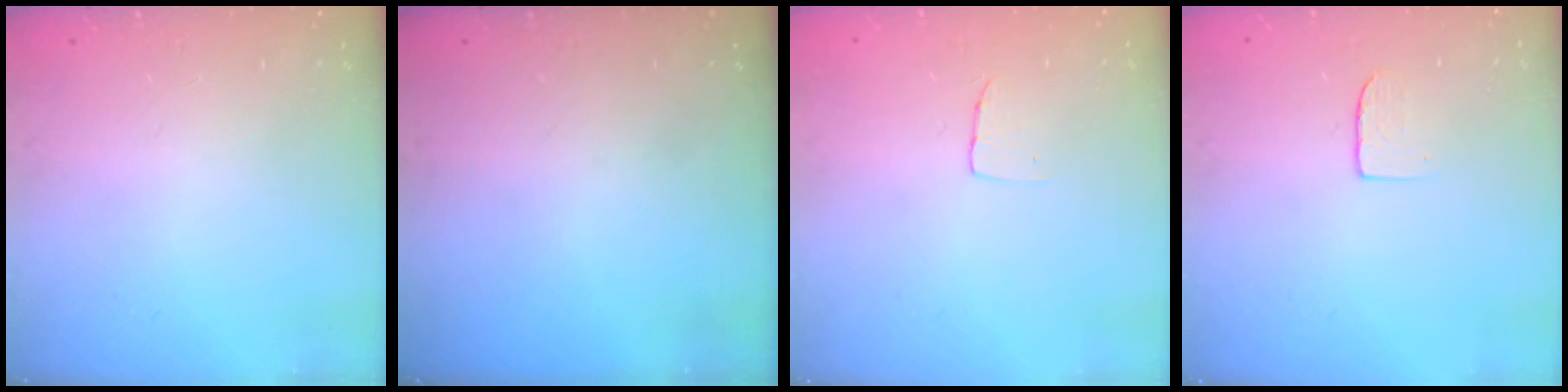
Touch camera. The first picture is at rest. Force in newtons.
{"total": 0.0}
{"total": 2.9, "press": 2.9, "slide": 0.1}
{"total": 4.7, "press": 4.7, "slide": 0.4}